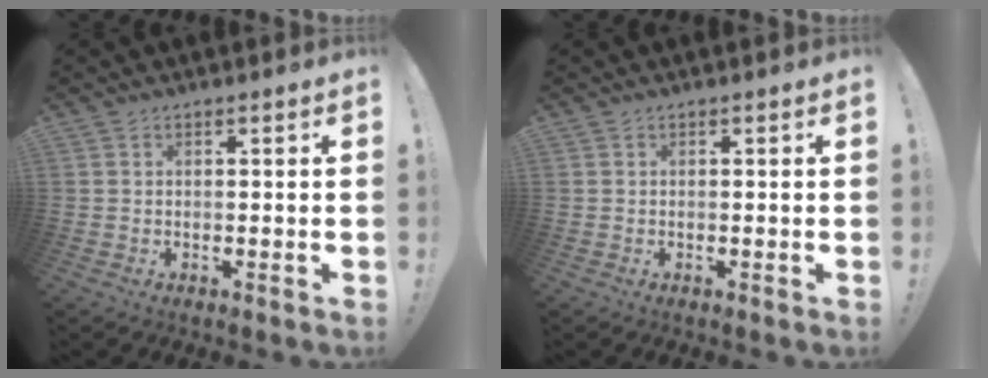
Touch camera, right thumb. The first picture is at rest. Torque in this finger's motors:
{"motor_torque": [-0.06, -0.06, 0.00, 0.00, 0.00]}